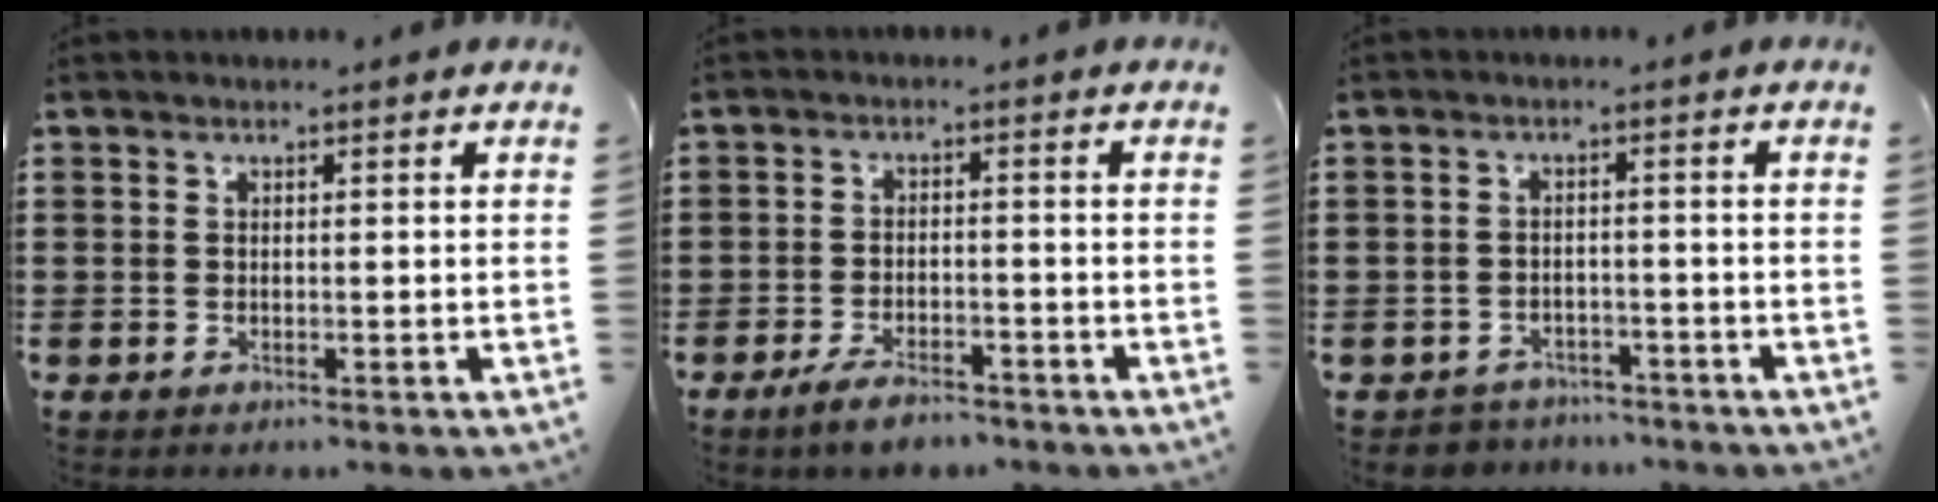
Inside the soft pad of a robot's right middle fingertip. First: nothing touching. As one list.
[{"total": 4.0, "force": [-3.3, 0.8, 2.0], "torque": [-0.041, 0.001, -0.063]}, {"total": 2.9, "force": [-2.8, 0.5, -0.3], "torque": [-0.007, -0.002, -0.062]}]